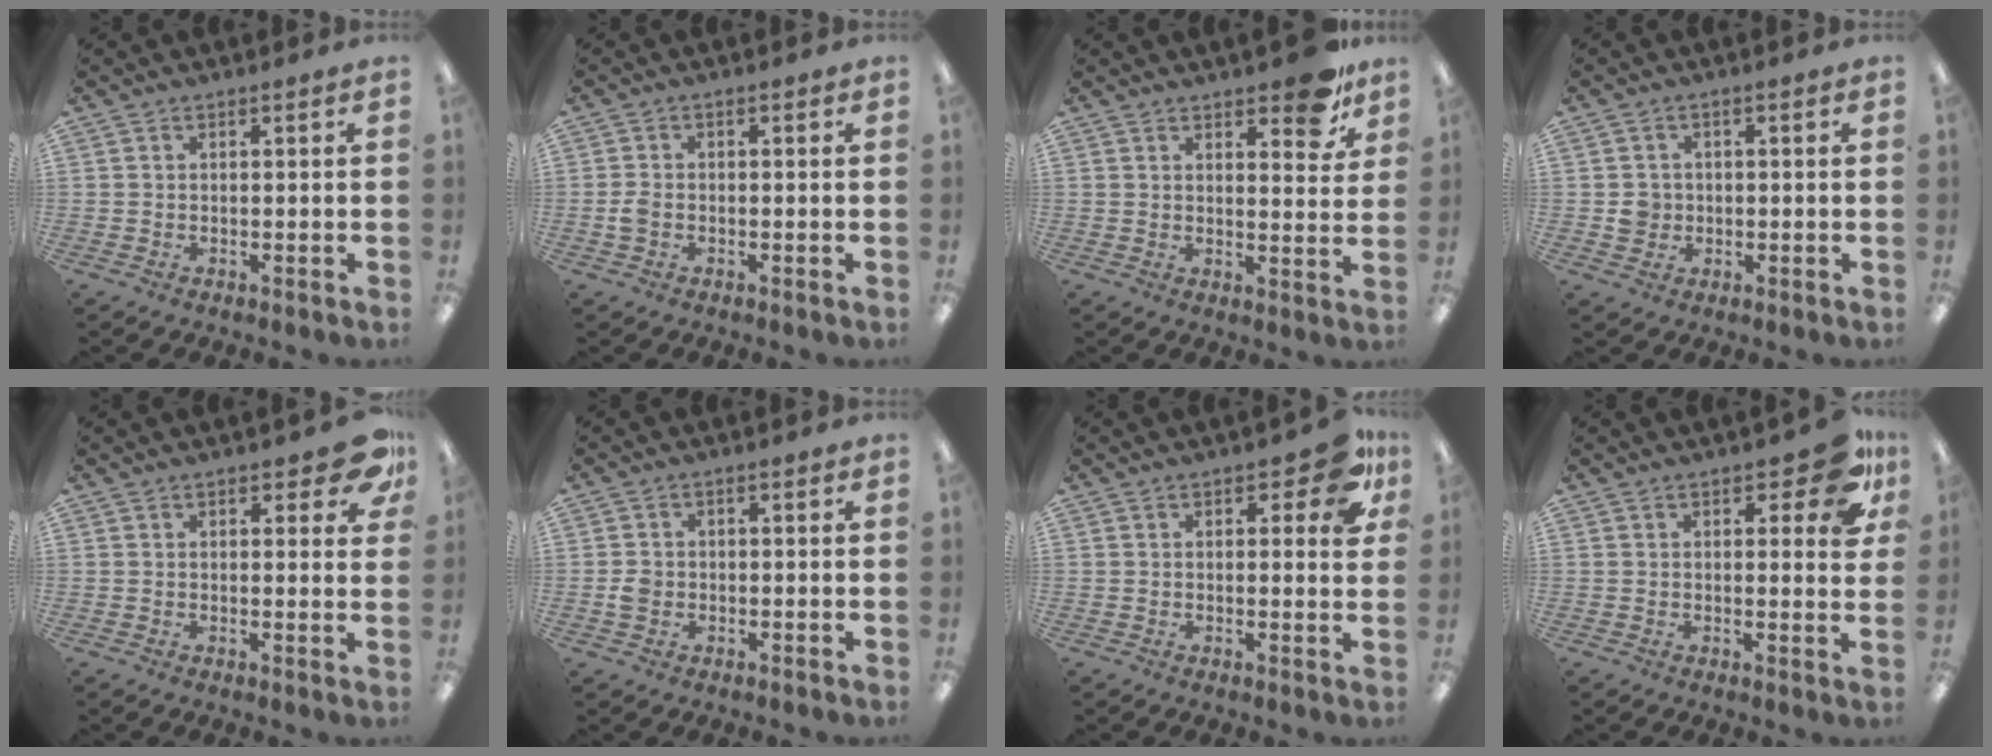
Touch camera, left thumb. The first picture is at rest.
{"total": 2.6, "force": [-0.7, 1.6, 1.9], "torque": [-0.034, 0.005, -0.012]}
{"total": 9.1, "force": [6.7, 3.5, 5.1], "torque": [-0.054, -0.039, 0.111]}
{"total": 3.6, "force": [-0.5, 3.4, 1.0], "torque": [-0.012, 0.003, -0.011]}
{"total": 6.9, "force": [3.9, 2.6, 5.0], "torque": [-0.054, -0.018, 0.063]}
{"total": 2.8, "force": [-0.6, 2.4, 1.3], "torque": [-0.023, 0.005, -0.012]}
{"total": 8.5, "force": [3.8, 3.5, 6.8], "torque": [-0.076, -0.014, 0.059]}
{"total": 10.1, "force": [5.0, 3.9, 7.9], "torque": [-0.090, -0.023, 0.081]}